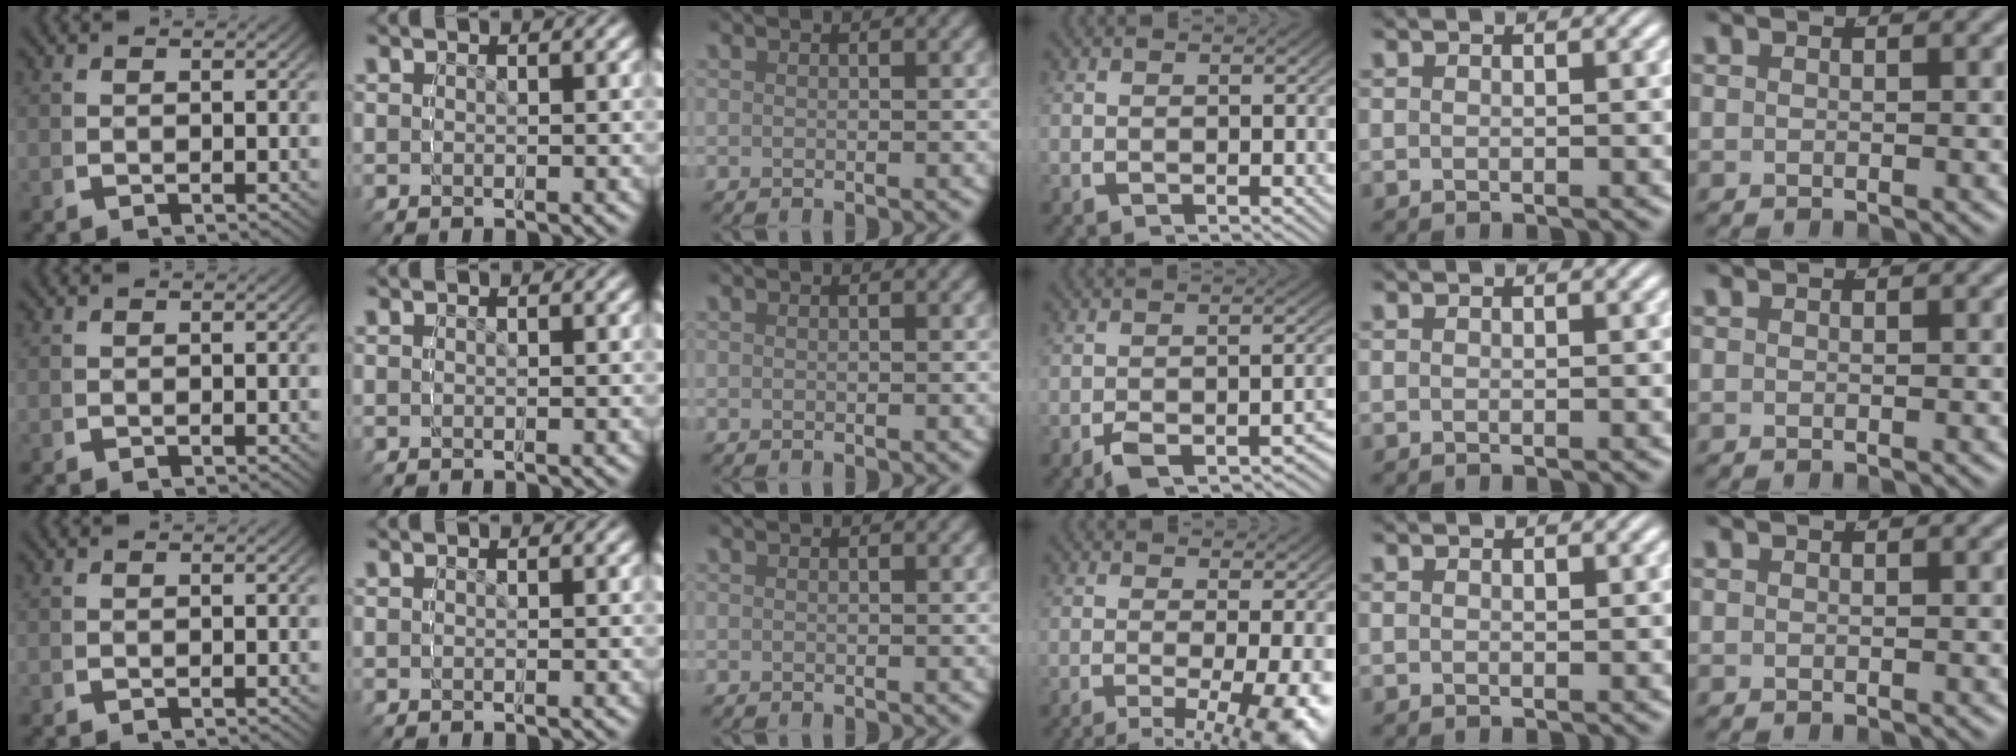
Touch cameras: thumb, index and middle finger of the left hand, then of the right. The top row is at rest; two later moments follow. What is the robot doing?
{"motion": "grasp_and_lifting", "object": "button"}